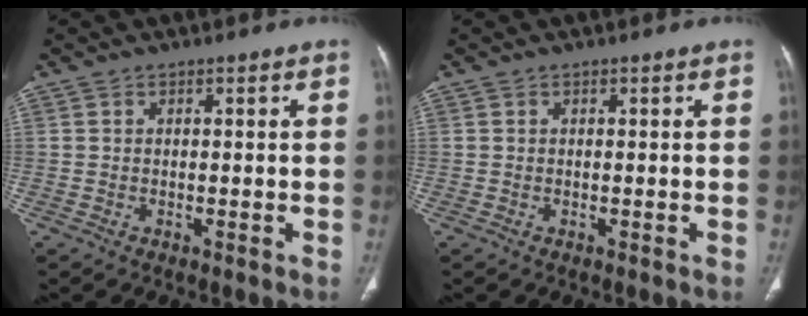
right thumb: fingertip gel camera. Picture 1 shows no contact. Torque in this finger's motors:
{"motor_torque": [0.00, 0.00, 0.00, 0.00, 0.00]}